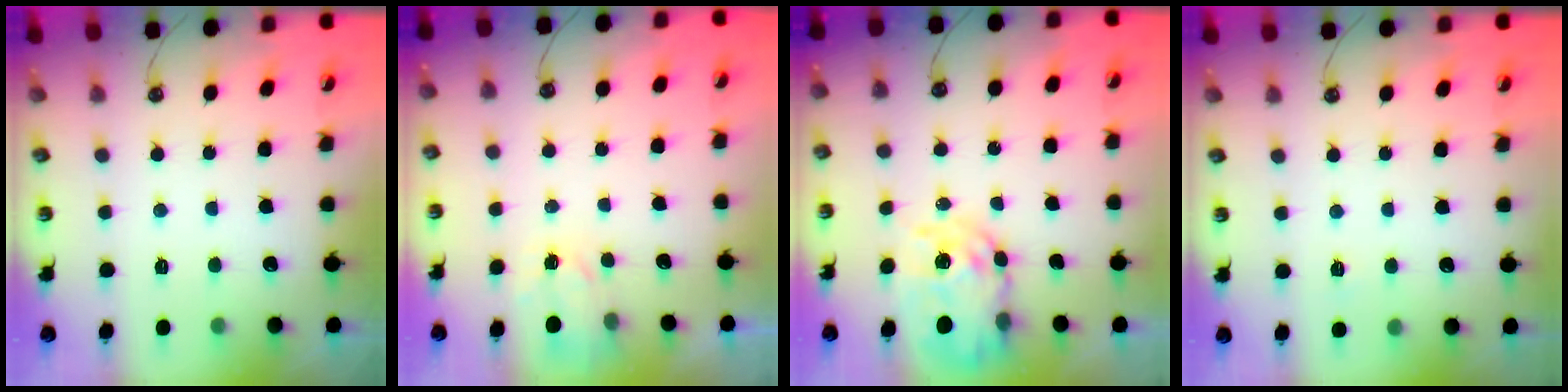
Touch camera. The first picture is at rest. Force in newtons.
{"total": 3.0, "press": 3.0, "slide": 0.4}
{"total": 12.3, "press": 12.2, "slide": 1.0}
{"total": 3.2, "press": 3.2, "slide": 0.3}